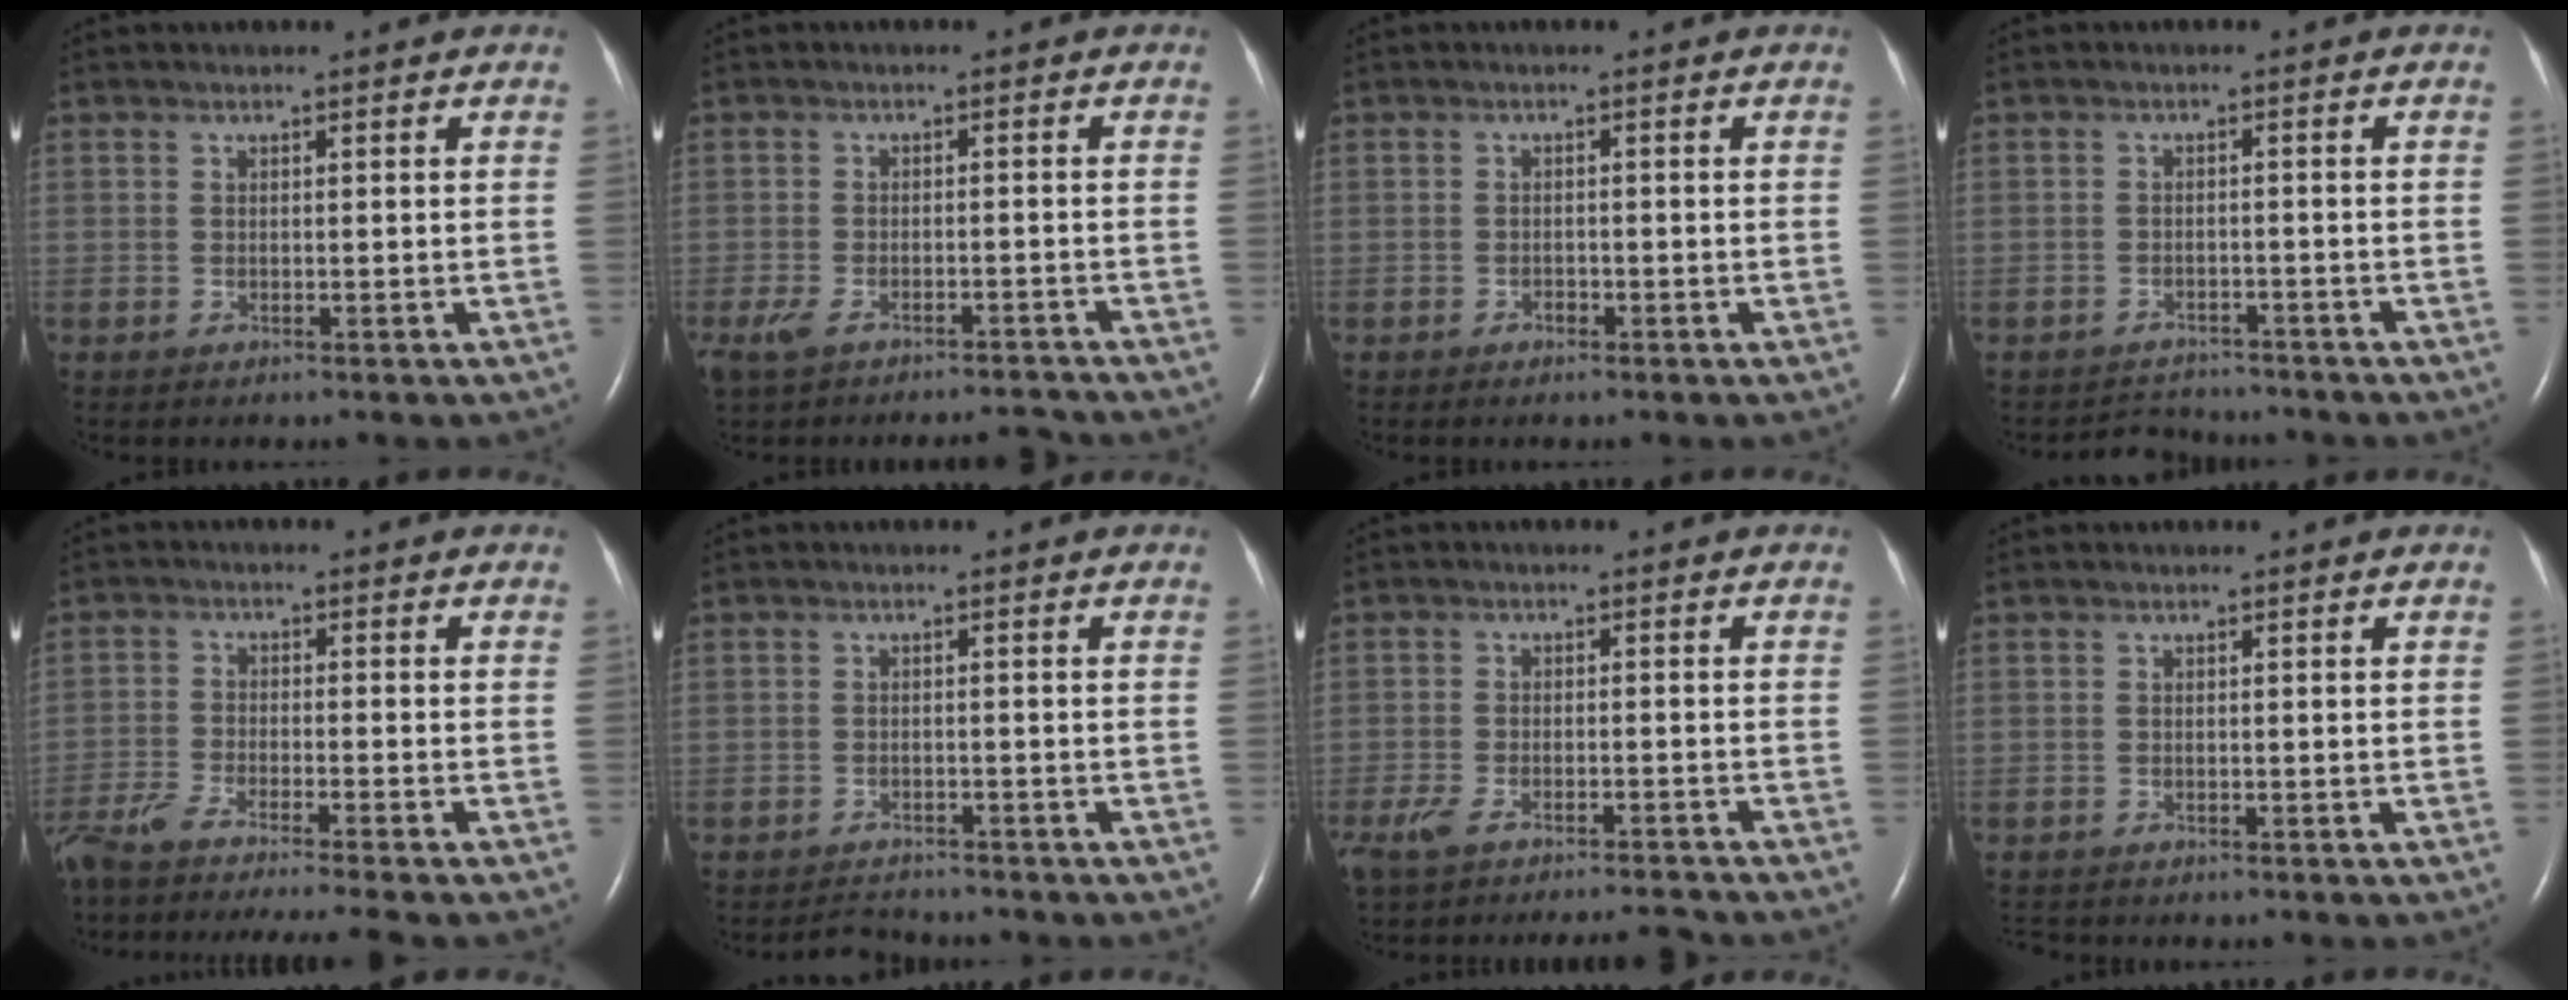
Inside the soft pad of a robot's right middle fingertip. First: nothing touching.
{"total": 6.2, "force": [-5.3, 1.8, 2.8], "torque": [-0.057, -0.002, -0.088]}
{"total": 0.8, "force": [-0.6, 0.4, 0.3], "torque": [-0.006, 0.002, -0.012]}
{"total": 3.7, "force": [-3.5, 0.9, -0.7], "torque": [0.004, 0.003, -0.054]}
{"total": 15.6, "force": [-13.7, -0.9, 7.3], "torque": [-0.122, -0.033, -0.224]}
{"total": 2.8, "force": [-2.7, 0.4, -0.3], "torque": [-0.002, -0.010, -0.042]}
{"total": 8.4, "force": [-7.5, 1.1, 3.6], "torque": [-0.066, -0.005, -0.120]}
{"total": 1.5, "force": [-1.4, 0.4, 0.0], "torque": [-0.003, -0.006, -0.022]}